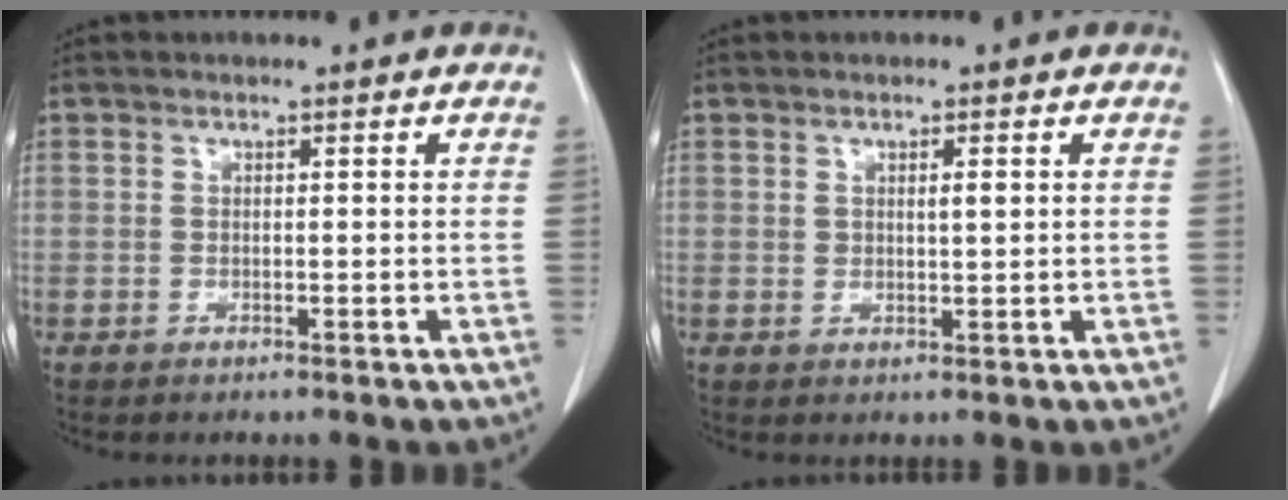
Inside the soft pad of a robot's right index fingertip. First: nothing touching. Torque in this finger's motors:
{"motor_torque": [0.01, 0.09, 0.11, 0.01]}